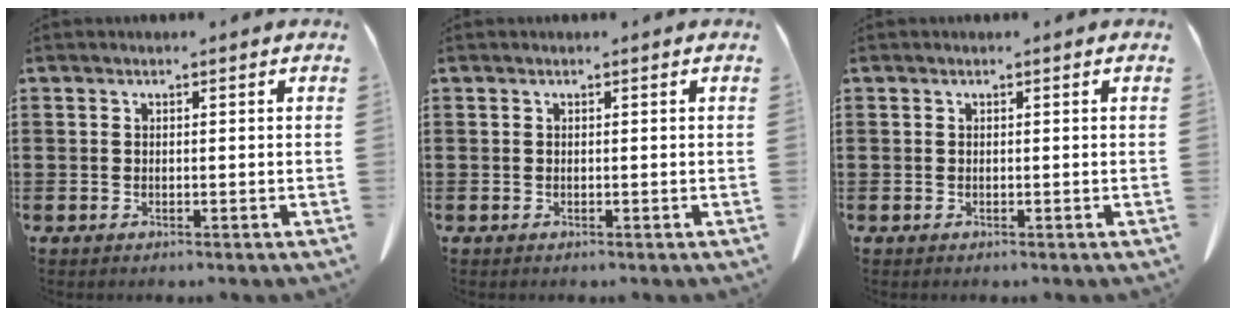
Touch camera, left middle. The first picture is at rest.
{"total": 0.0}
{"total": 0.0}